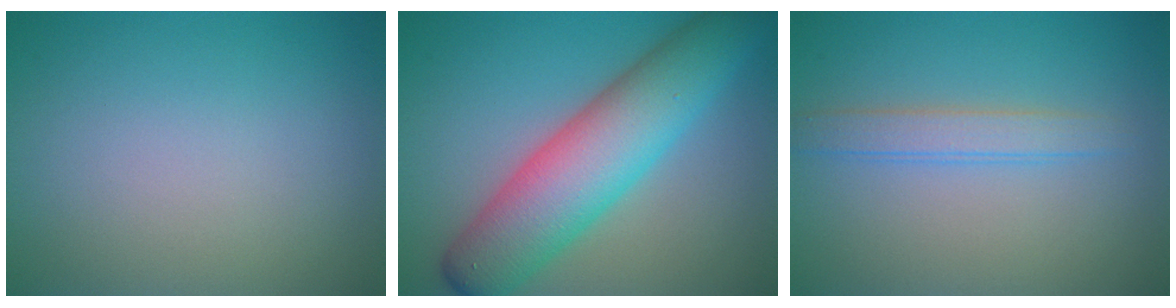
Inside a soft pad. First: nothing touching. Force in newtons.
{"total": 9.3, "press": 9.3, "slide": 0.2}
{"total": 2.2, "press": 2.2, "slide": 0.1}